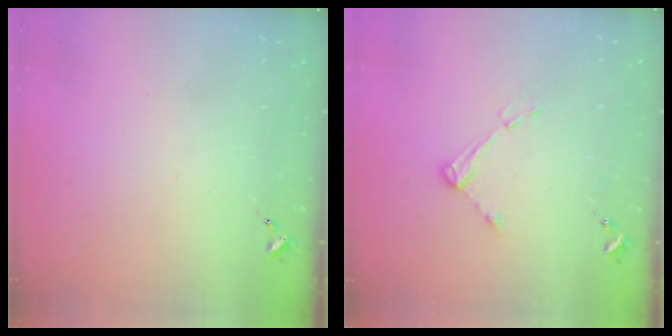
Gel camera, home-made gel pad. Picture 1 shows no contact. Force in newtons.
{"total": 6.0, "press": 5.9, "slide": 0.6}